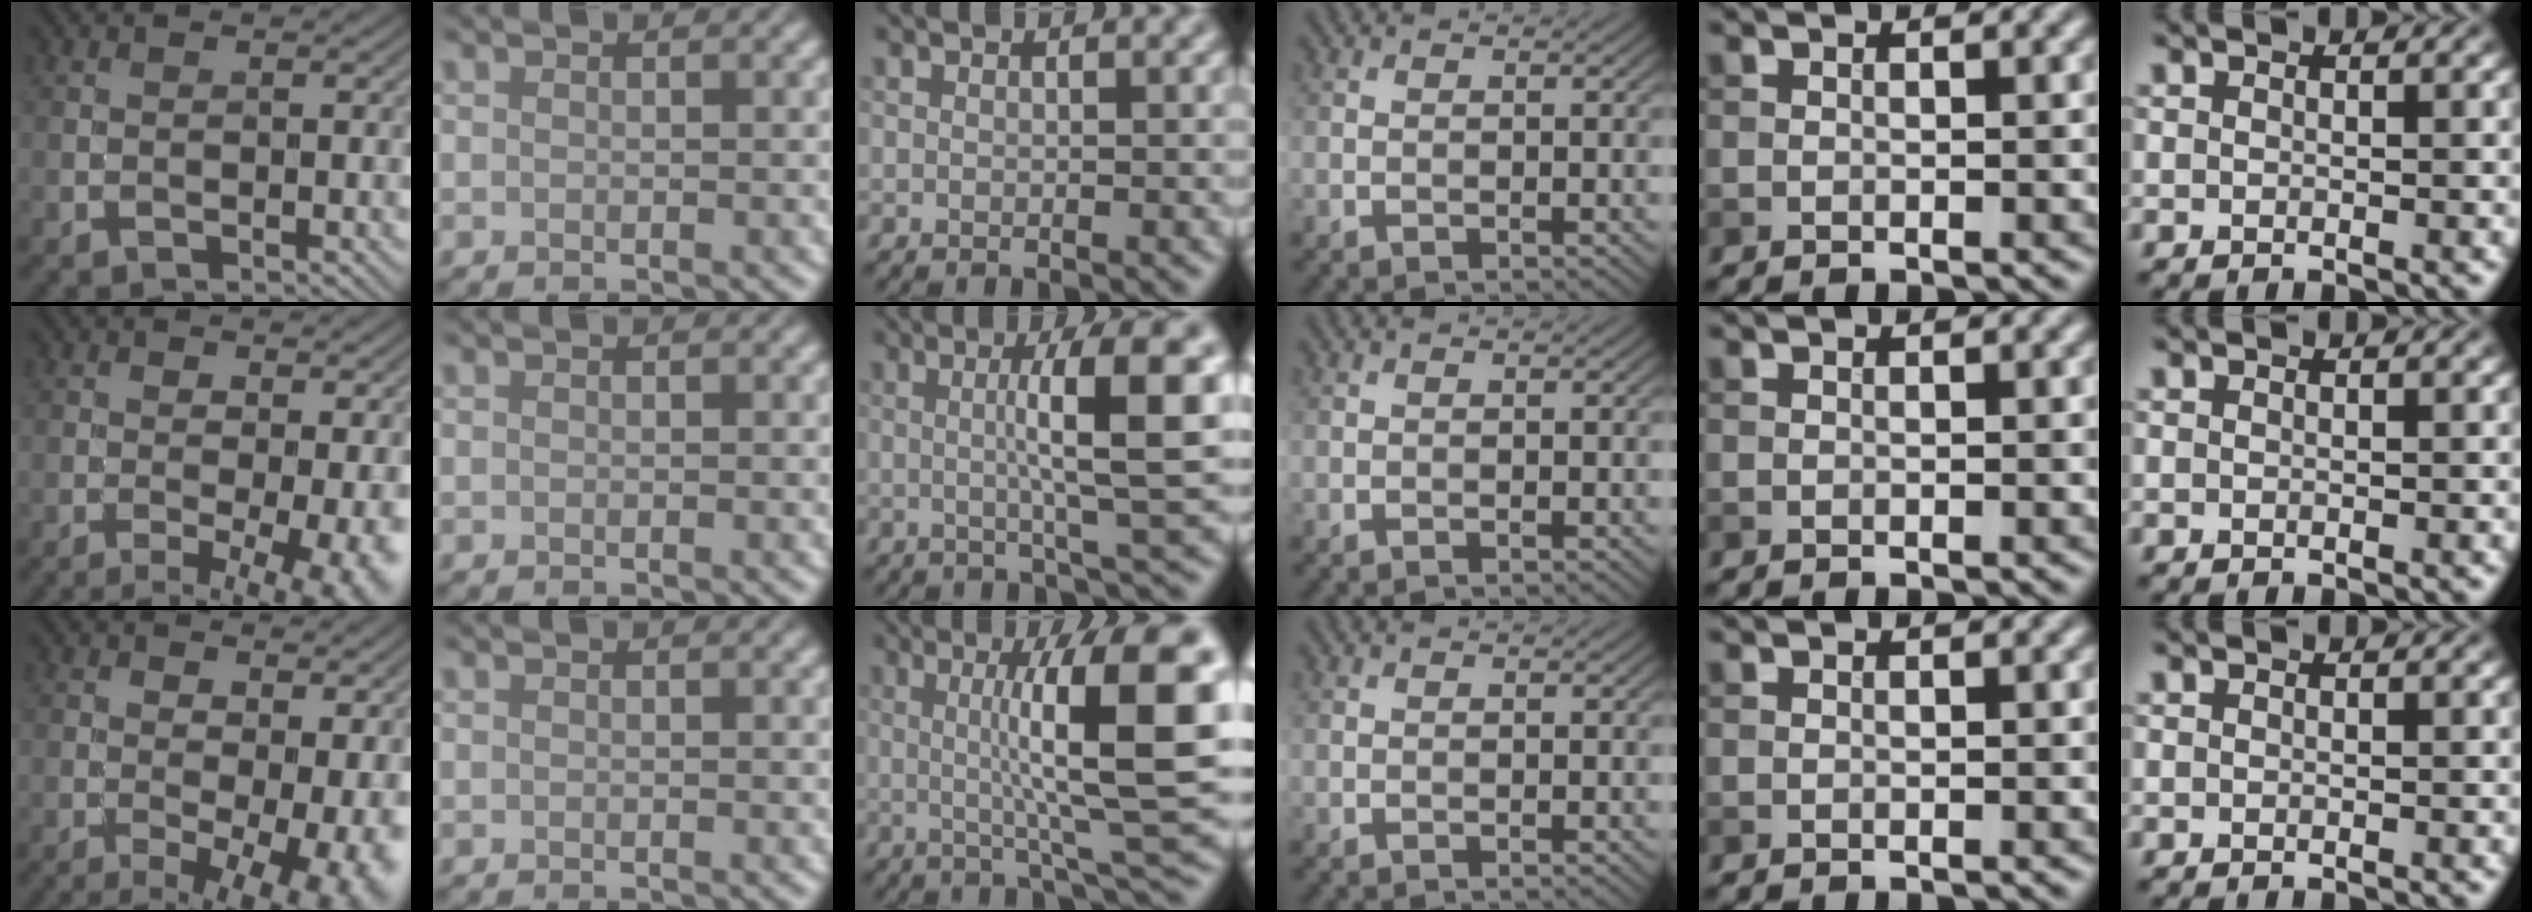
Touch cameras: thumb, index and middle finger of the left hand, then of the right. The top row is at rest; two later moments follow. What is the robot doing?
{"motion": "screw", "object": "dispenser bottle"}